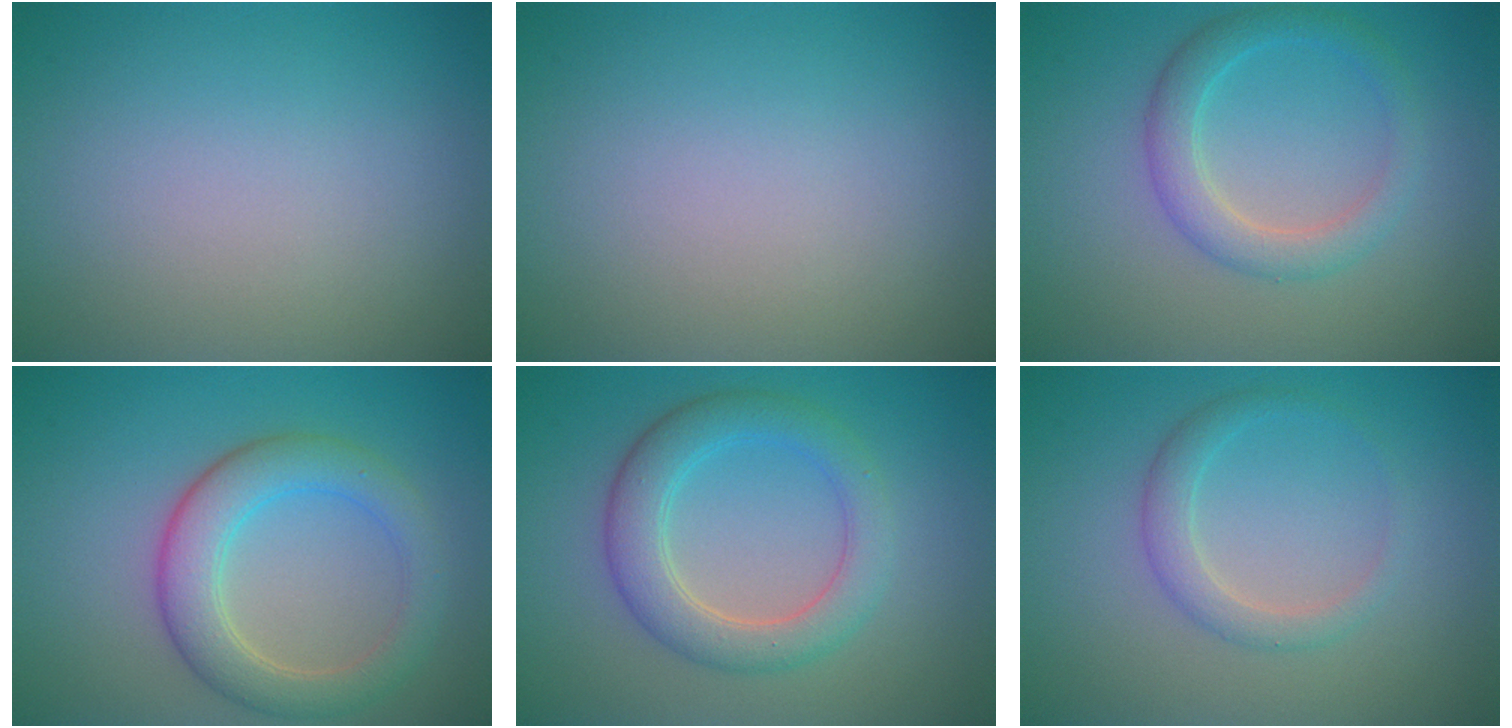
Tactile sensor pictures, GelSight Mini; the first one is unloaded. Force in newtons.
{"total": 0.0}
{"total": 3.0, "press": 3.0, "slide": 0.1}
{"total": 4.9, "press": 4.9, "slide": 0.4}
{"total": 4.6, "press": 4.6, "slide": 0.3}
{"total": 2.2, "press": 2.2, "slide": 0.2}